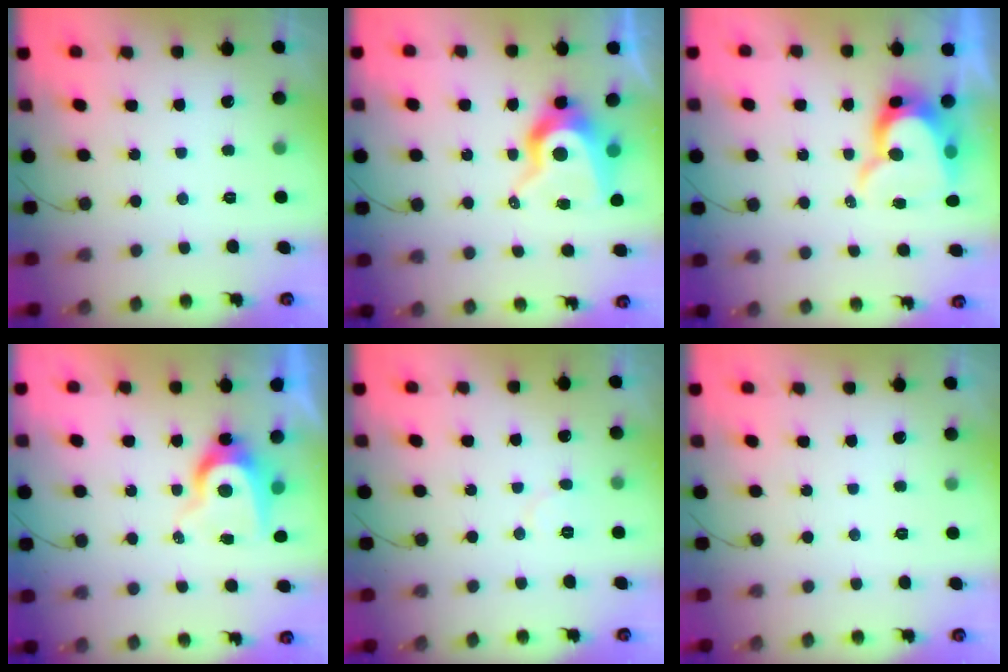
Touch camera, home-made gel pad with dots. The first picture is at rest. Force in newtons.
{"total": 11.7, "press": 11.6, "slide": 1.1}
{"total": 12.5, "press": 12.5, "slide": 1.1}
{"total": 8.5, "press": 8.4, "slide": 0.6}
{"total": 4.3, "press": 4.3, "slide": 0.5}
{"total": 0.0}